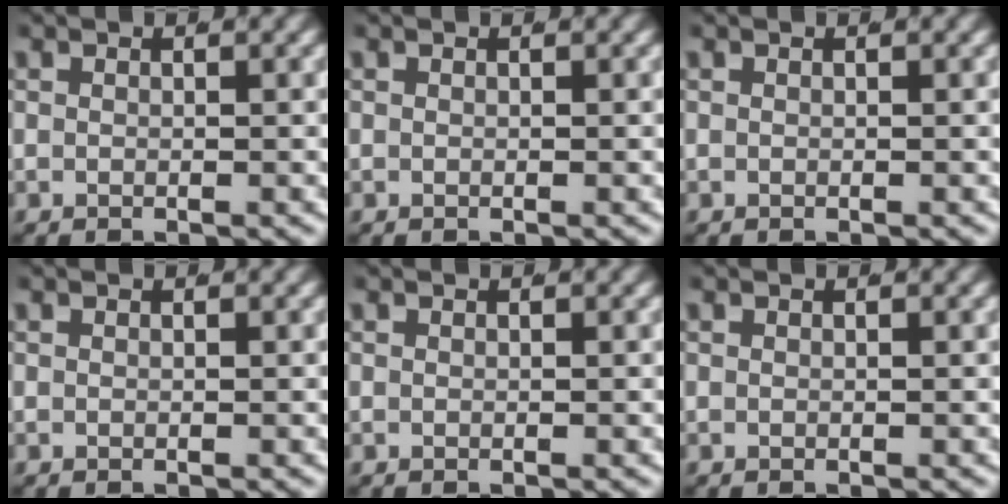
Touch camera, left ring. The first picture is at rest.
{"total": 0.0}
{"total": 0.0}
{"total": 0.0}
{"total": 0.0}
{"total": 0.0}